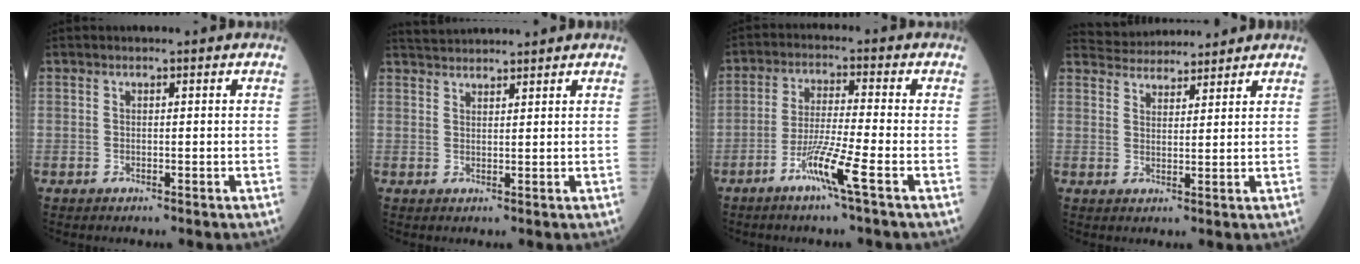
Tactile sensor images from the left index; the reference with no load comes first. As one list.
[{"total": 4.2, "force": [4.2, 0.0, 0.7], "torque": [-0.015, 0.034, 0.075]}, {"total": 7.1, "force": [-3.7, -1.0, 5.9], "torque": [-0.118, -0.011, -0.076]}, {"total": 6.9, "force": [6.7, 1.3, 0.8], "torque": [-0.017, 0.030, 0.104]}]